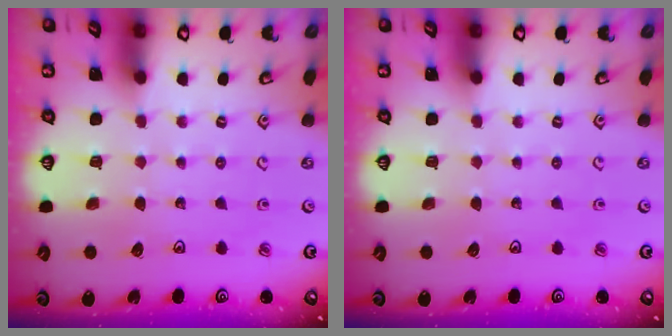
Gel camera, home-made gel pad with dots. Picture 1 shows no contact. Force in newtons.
{"total": 0.0}